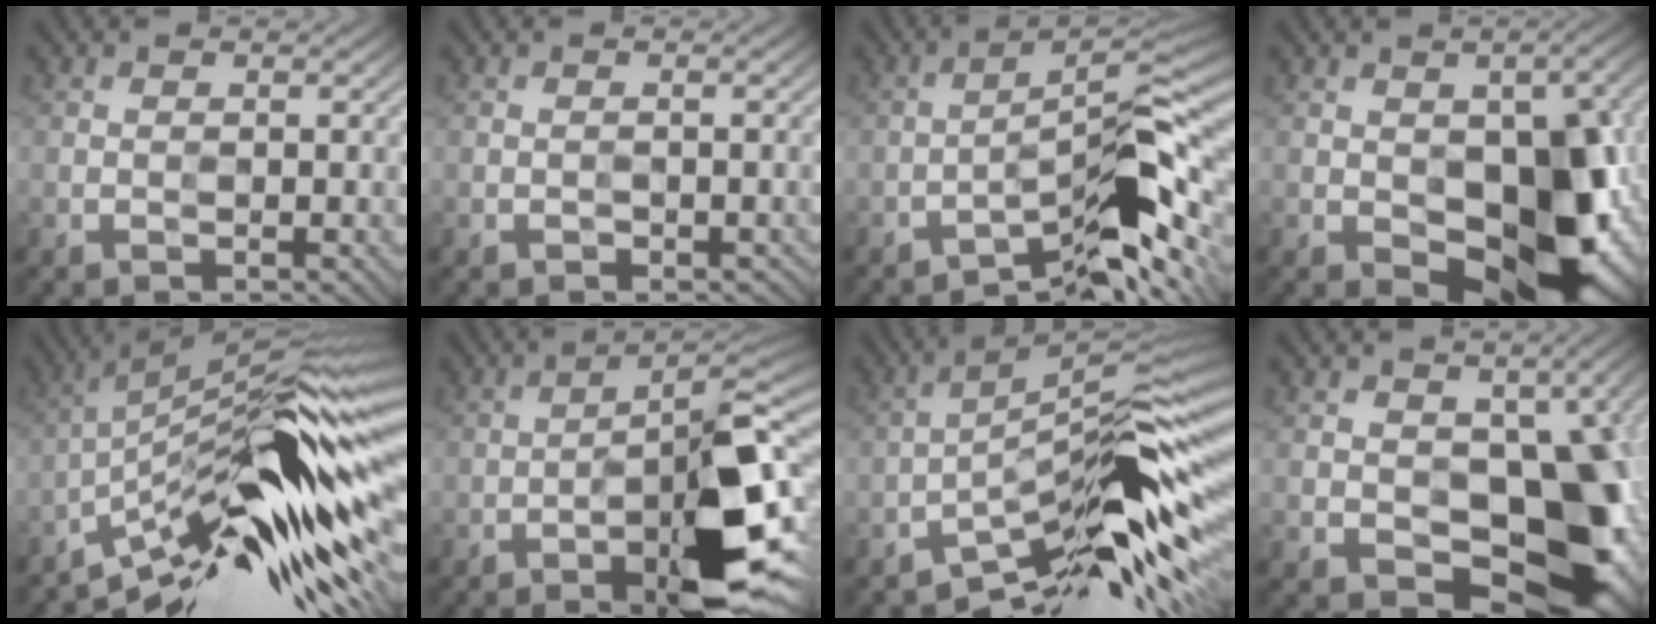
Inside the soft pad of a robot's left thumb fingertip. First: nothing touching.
{"total": 1.3, "force": [-1.0, 0.7, 0.3], "torque": [0.003, 0.002, -0.012]}
{"total": 11.7, "force": [-7.2, 2.7, 8.8], "torque": [-0.129, 0.011, -0.118]}
{"total": 14.7, "force": [-4.0, 8.4, 11.4], "torque": [-0.155, -0.014, -0.048]}
{"total": 16.7, "force": [-6.3, 3.8, 15.0], "torque": [-0.243, 0.022, -0.133]}
{"total": 12.8, "force": [-6.3, 3.3, 10.7], "torque": [-0.141, 0.010, -0.090]}
{"total": 11.9, "force": [-6.8, 1.9, 9.6], "torque": [-0.149, 0.015, -0.119]}
{"total": 12.1, "force": [-1.4, 8.1, 8.8], "torque": [-0.105, -0.016, -0.017]}